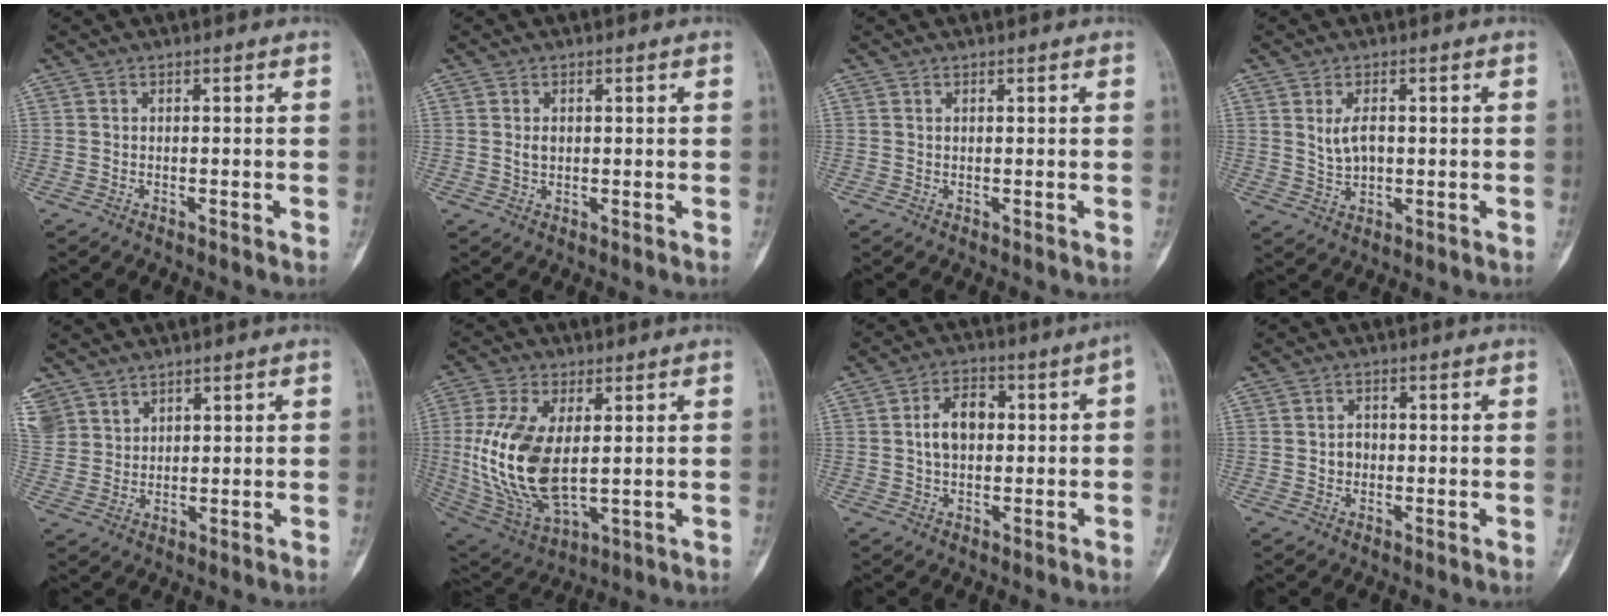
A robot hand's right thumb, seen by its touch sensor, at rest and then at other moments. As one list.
[{"total": 1.9, "force": [0.3, 1.4, 1.2], "torque": [-0.013, 0.005, 0.007]}, {"total": 0.0}, {"total": 4.4, "force": [0.9, 2.7, 3.3], "torque": [-0.052, 0.001, 0.022]}, {"total": 8.4, "force": [5.6, 6.0, 1.6], "torque": [-0.021, -0.006, 0.126]}, {"total": 17.1, "force": [1.3, 9.0, 14.5], "torque": [-0.301, -0.010, 0.039]}, {"total": 8.4, "force": [0.2, 5.0, 6.7], "torque": [-0.088, 0.034, 0.004]}, {"total": 2.2, "force": [-0.1, 2.0, 1.0], "torque": [0.000, 0.011, -0.003]}]